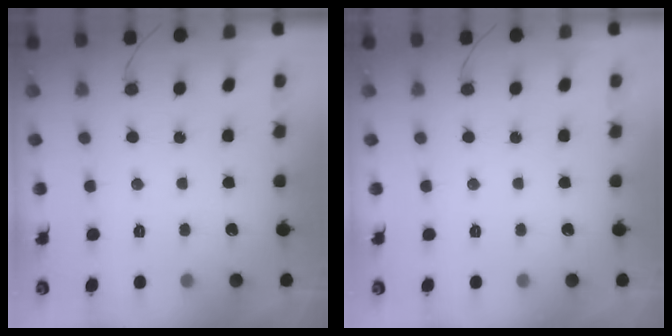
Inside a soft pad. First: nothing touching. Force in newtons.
{"total": 0.0}